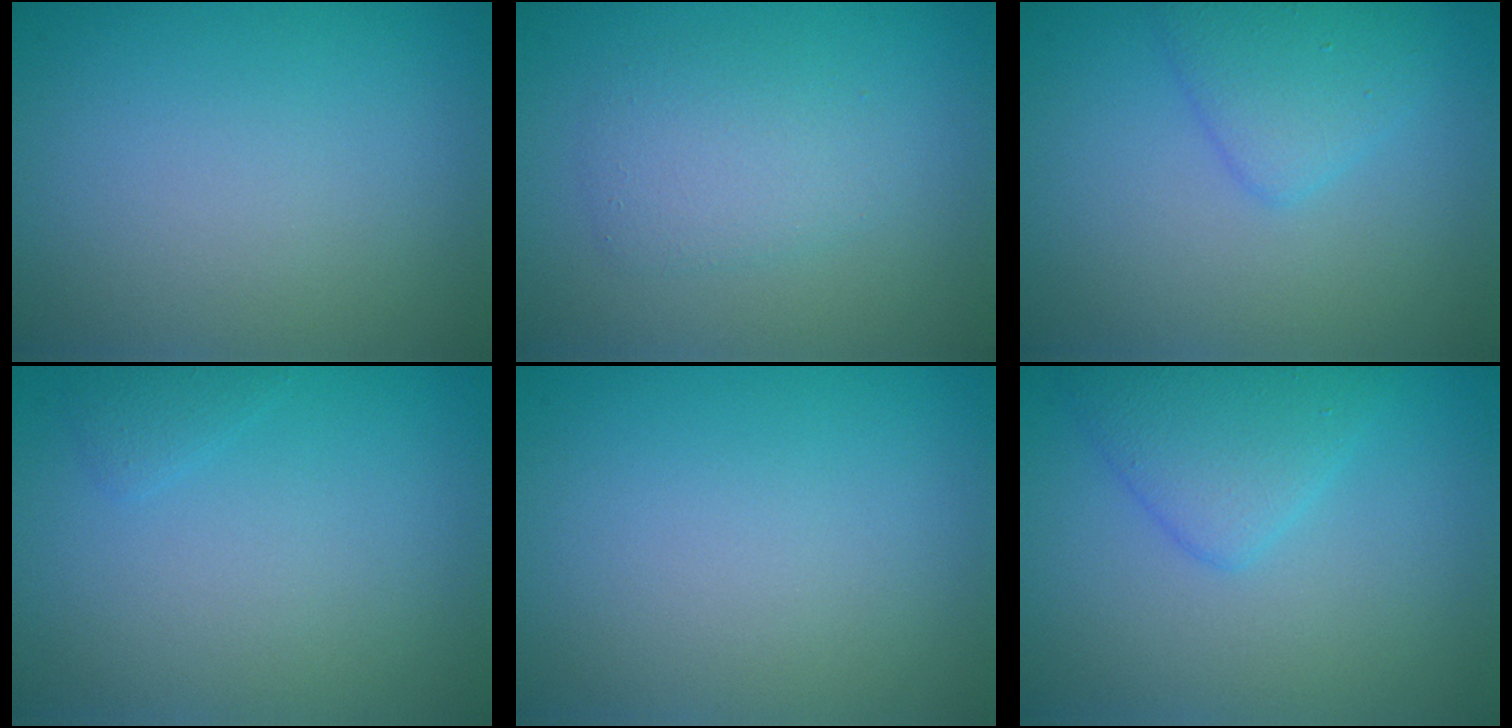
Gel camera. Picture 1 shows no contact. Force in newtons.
{"total": 2.4, "press": 2.4, "slide": 0.1}
{"total": 2.6, "press": 2.6, "slide": 0.0}
{"total": 0.8, "press": 0.8, "slide": 0.0}
{"total": 0.0}
{"total": 3.3, "press": 3.3, "slide": 0.2}